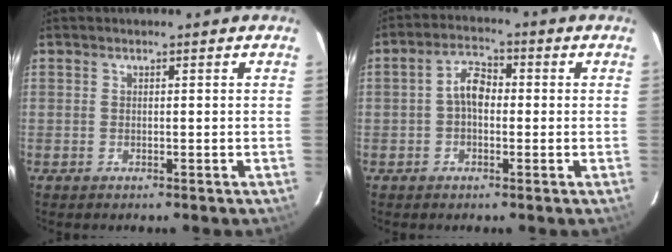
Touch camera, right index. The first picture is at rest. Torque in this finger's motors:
{"motor_torque": [0.64, -0.02, 0.36, 0.07]}